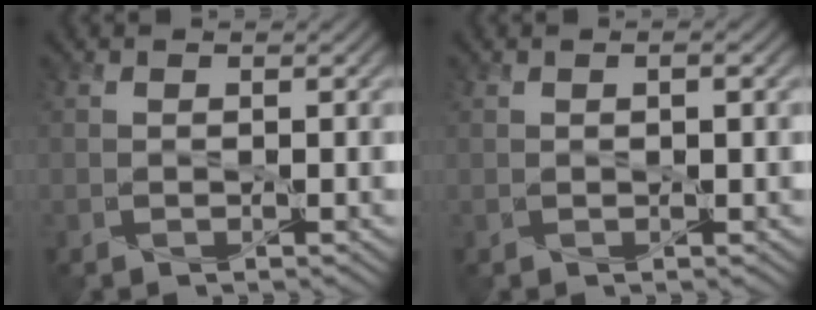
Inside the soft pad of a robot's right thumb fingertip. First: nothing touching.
{"total": 0.6, "force": [0.3, 0.1, 0.5], "torque": [-0.008, -0.001, 0.010]}